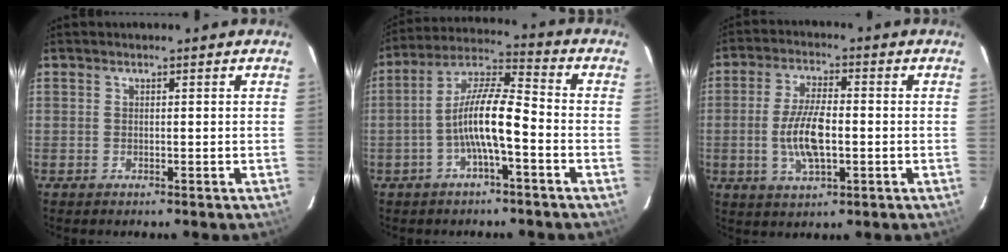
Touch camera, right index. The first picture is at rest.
{"total": 9.8, "force": [-3.3, 1.8, 9.0], "torque": [-0.187, 0.013, -0.064]}
{"total": 9.1, "force": [-1.5, 3.5, 8.2], "torque": [-0.168, -0.001, -0.027]}